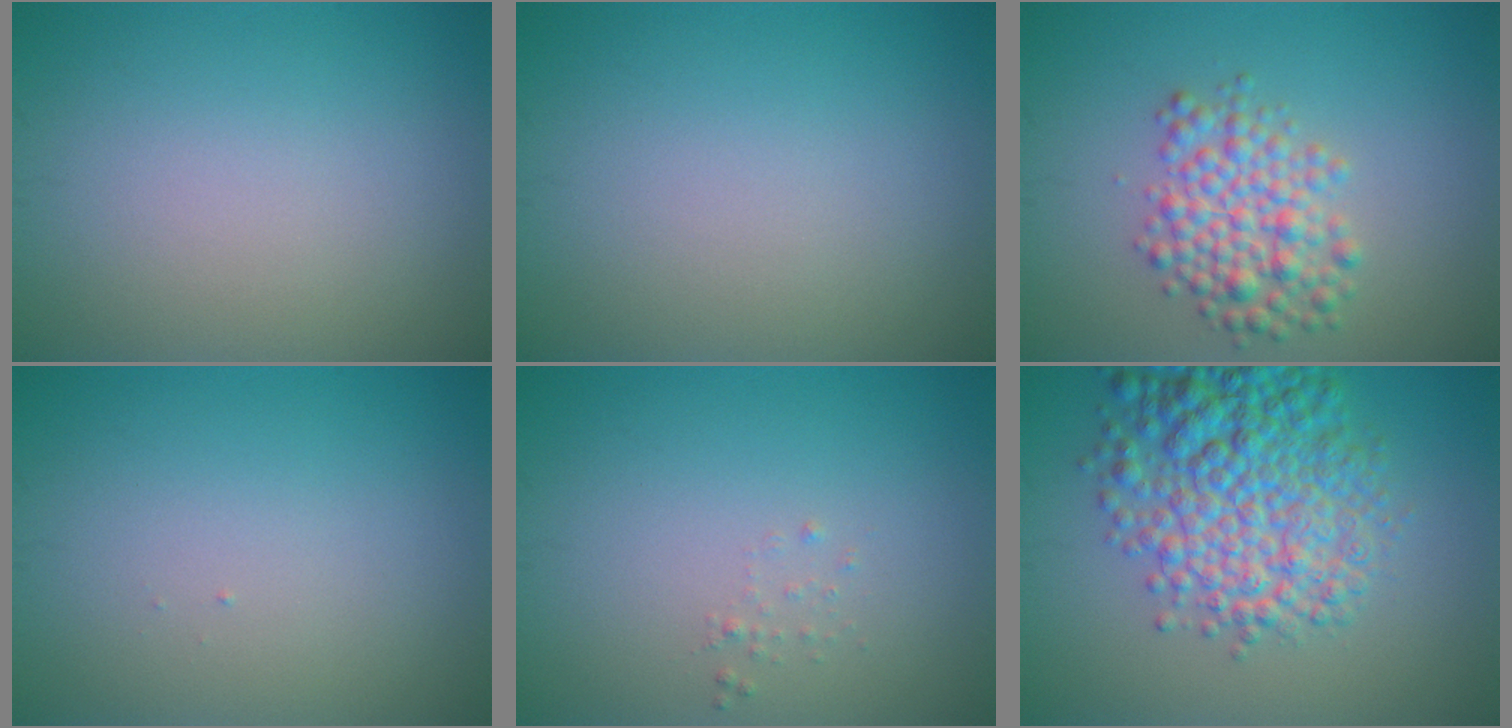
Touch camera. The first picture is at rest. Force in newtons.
{"total": 0.0}
{"total": 4.4, "press": 4.3, "slide": 0.2}
{"total": 0.0}
{"total": 0.5, "press": 0.5, "slide": 0.1}
{"total": 8.5, "press": 8.5, "slide": 0.3}